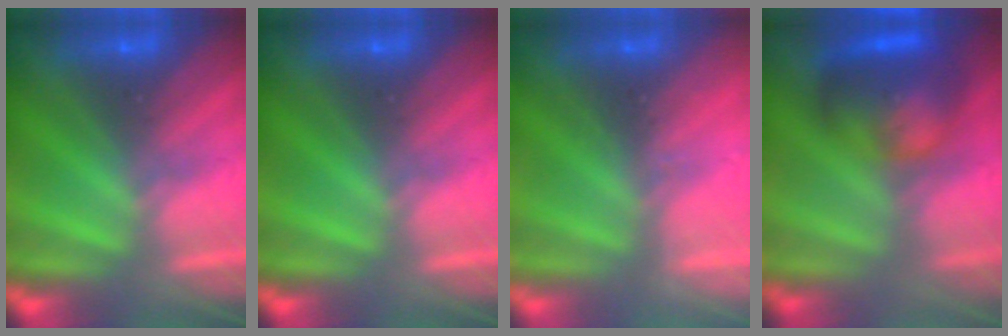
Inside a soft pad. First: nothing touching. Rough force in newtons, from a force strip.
{"total": 0.0}
{"total": 2.3}
{"total": 8.1}